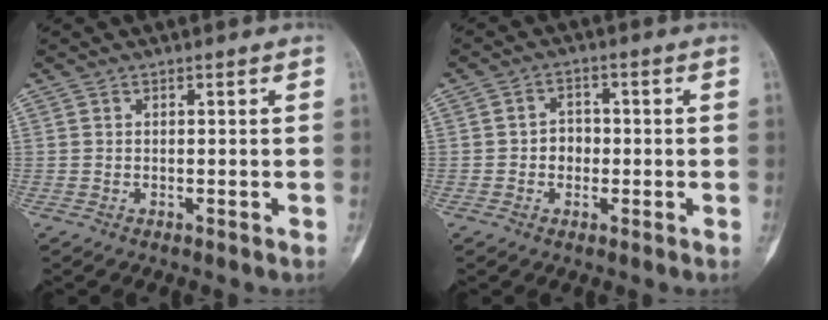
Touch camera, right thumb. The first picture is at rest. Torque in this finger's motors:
{"motor_torque": [-0.10, -0.30, -0.68, -0.29, -0.14]}